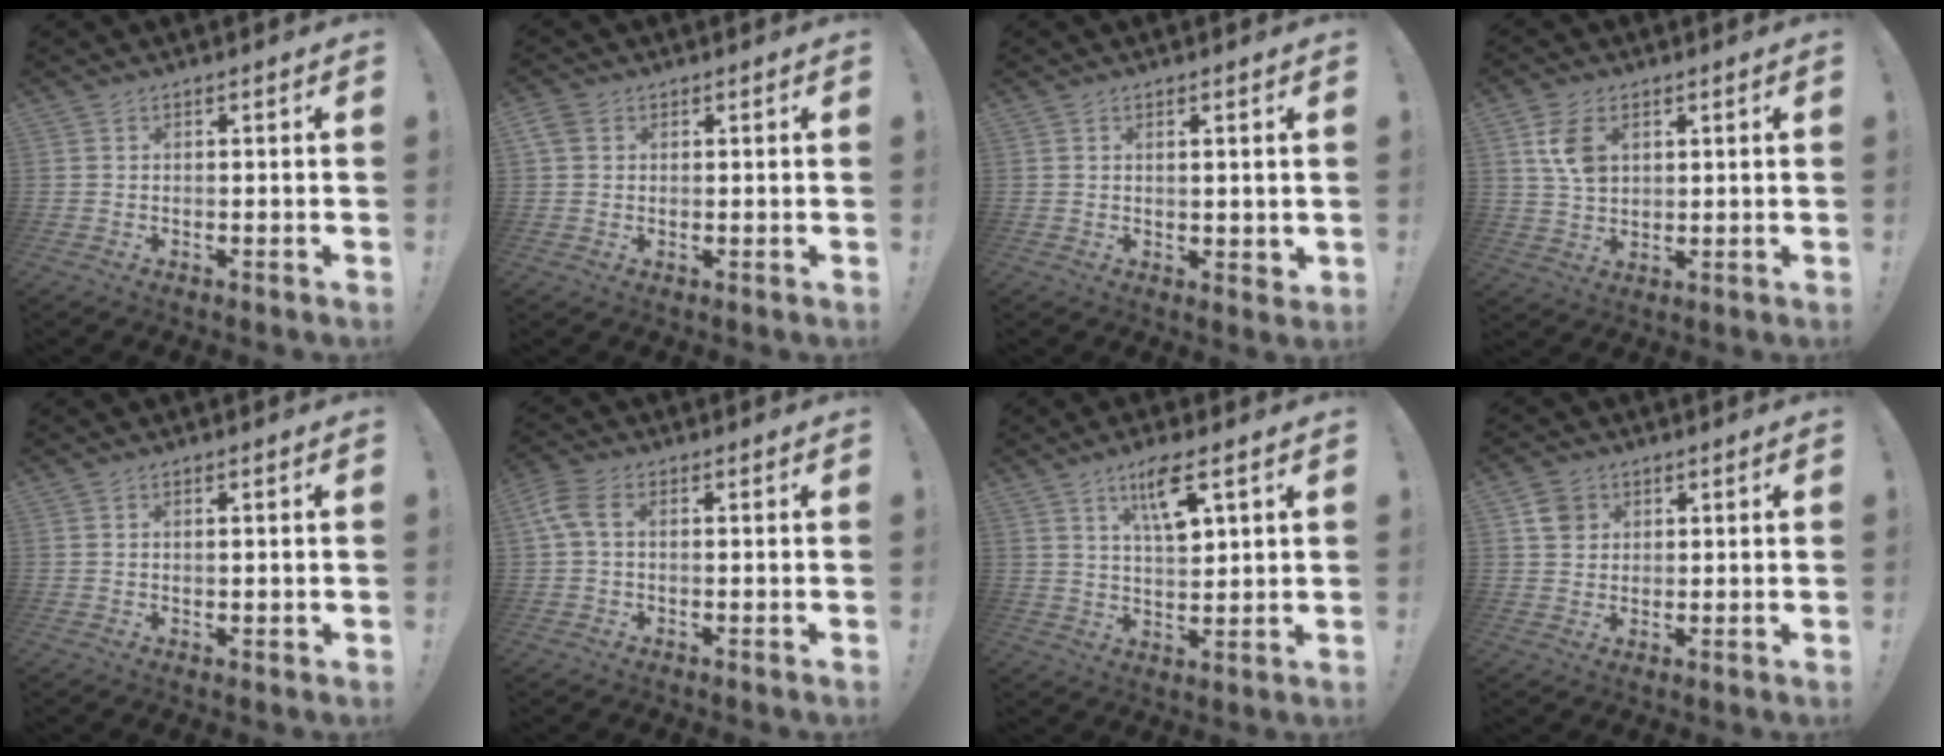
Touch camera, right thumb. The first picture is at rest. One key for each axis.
{"total": 3.6, "fx": 1.6, "fy": 2.9, "fz": 1.6, "tx": -0.032, "ty": 0.003, "tz": 0.033}
{"total": 2.3, "fx": 1.5, "fy": 1.1, "fz": 1.3, "tx": -0.012, "ty": -0.007, "tz": 0.026}
{"total": 8.2, "fx": 2.9, "fy": 5.6, "fz": 5.3, "tx": -0.088, "ty": -0.003, "tz": 0.056}
{"total": 0.7, "fx": 0.4, "fy": 0.0, "fz": 0.6, "tx": -0.006, "ty": -0.002, "tz": 0.005}
{"total": 5.3, "fx": 1.0, "fy": 2.9, "fz": 4.2, "tx": -0.091, "ty": 0.002, "tz": 0.021}
{"total": 9.8, "fx": 5.0, "fy": 2.9, "fz": 8.0, "tx": -0.132, "ty": -0.016, "tz": 0.081}
{"total": 5.5, "fx": 2.5, "fy": 4.5, "fz": 1.8, "tx": -0.023, "ty": -0.001, "tz": 0.048}